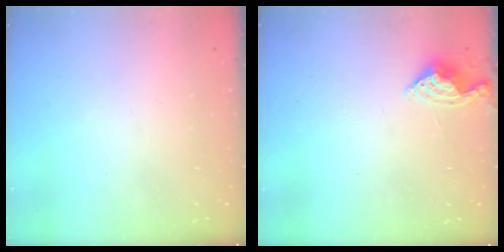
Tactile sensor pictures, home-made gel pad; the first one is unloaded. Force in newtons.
{"total": 6.4, "press": 6.4, "slide": 0.6}